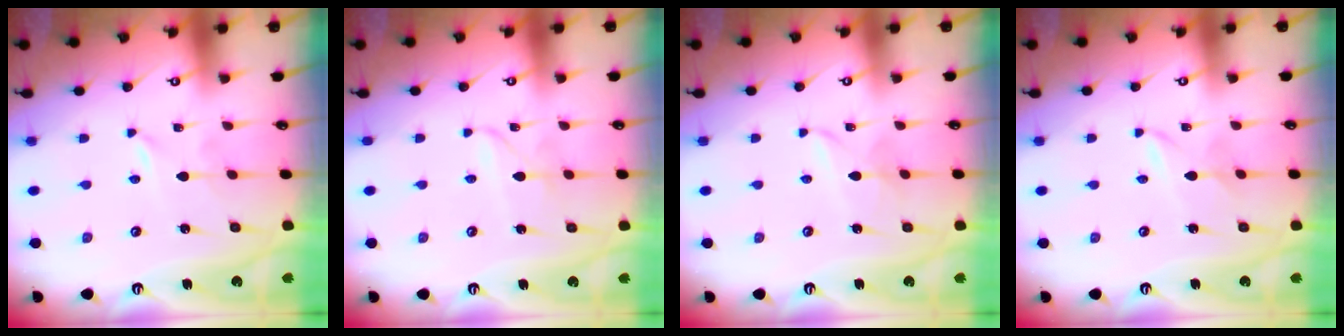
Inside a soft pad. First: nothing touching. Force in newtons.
{"total": 2.7, "press": 2.7, "slide": 0.1}
{"total": 3.0, "press": 3.0, "slide": 0.2}
{"total": 1.5, "press": 1.5, "slide": 0.2}